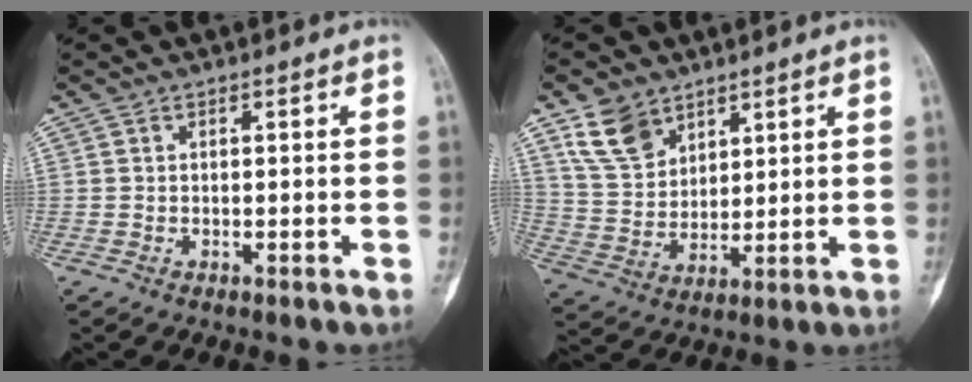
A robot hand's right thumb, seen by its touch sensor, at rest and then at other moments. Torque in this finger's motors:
{"motor_torque": [-0.71, 0.71, -0.03, 0.24, 0.02]}